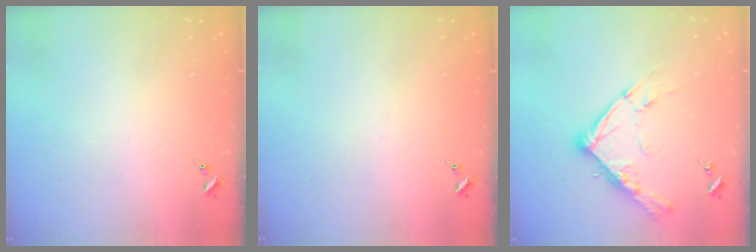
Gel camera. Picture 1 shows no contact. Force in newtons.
{"total": 0.0}
{"total": 13.3, "press": 13.2, "slide": 1.2}